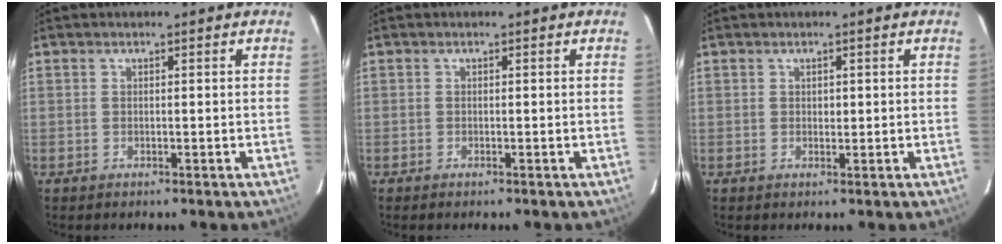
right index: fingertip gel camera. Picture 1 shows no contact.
{"total": 0.6, "force": [-0.5, 0.1, 0.3], "torque": [-0.009, -0.002, -0.007]}
{"total": 0.8, "force": [0.2, 0.6, 0.5], "torque": [-0.006, 0.000, 0.003]}